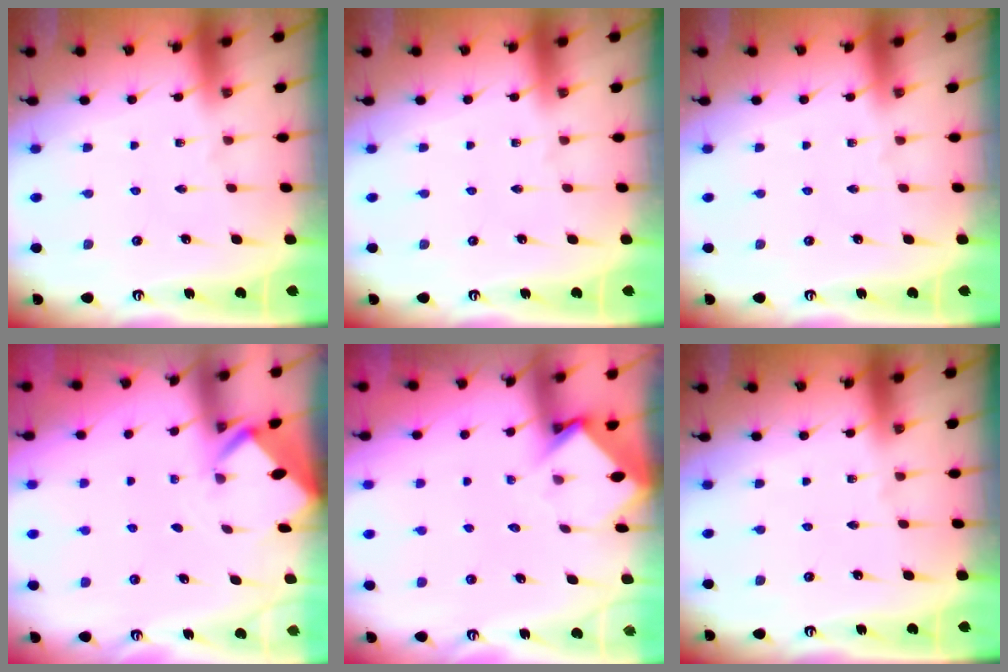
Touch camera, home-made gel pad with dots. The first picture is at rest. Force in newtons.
{"total": 0.0}
{"total": 0.0}
{"total": 2.0, "press": 2.0, "slide": 0.0}
{"total": 3.7, "press": 3.7, "slide": 0.2}
{"total": 0.0}